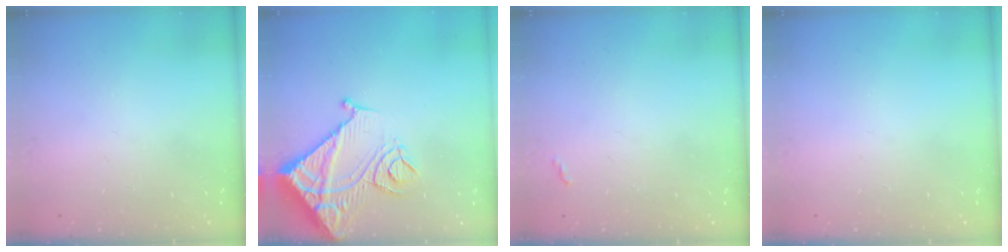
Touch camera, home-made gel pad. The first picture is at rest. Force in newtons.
{"total": 16.5, "press": 16.4, "slide": 2.0}
{"total": 3.2, "press": 3.2, "slide": 0.5}
{"total": 0.0}